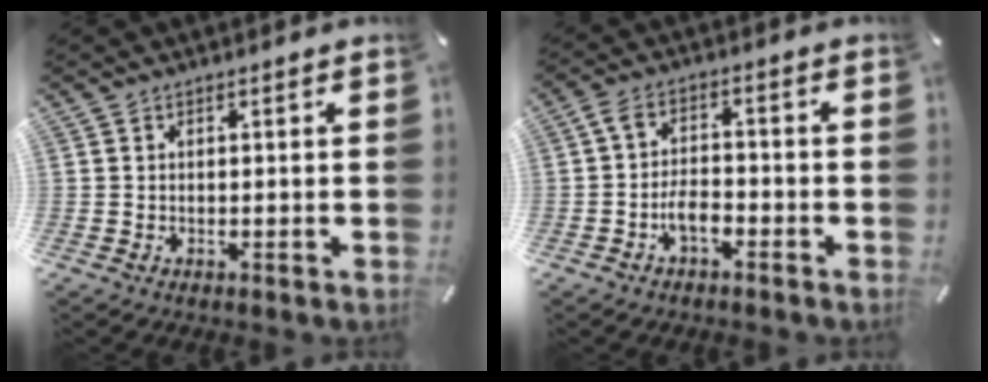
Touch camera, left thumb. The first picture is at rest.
{"total": 5.6, "force": [-2.5, 2.9, 4.0], "torque": [-0.080, 0.014, -0.047]}